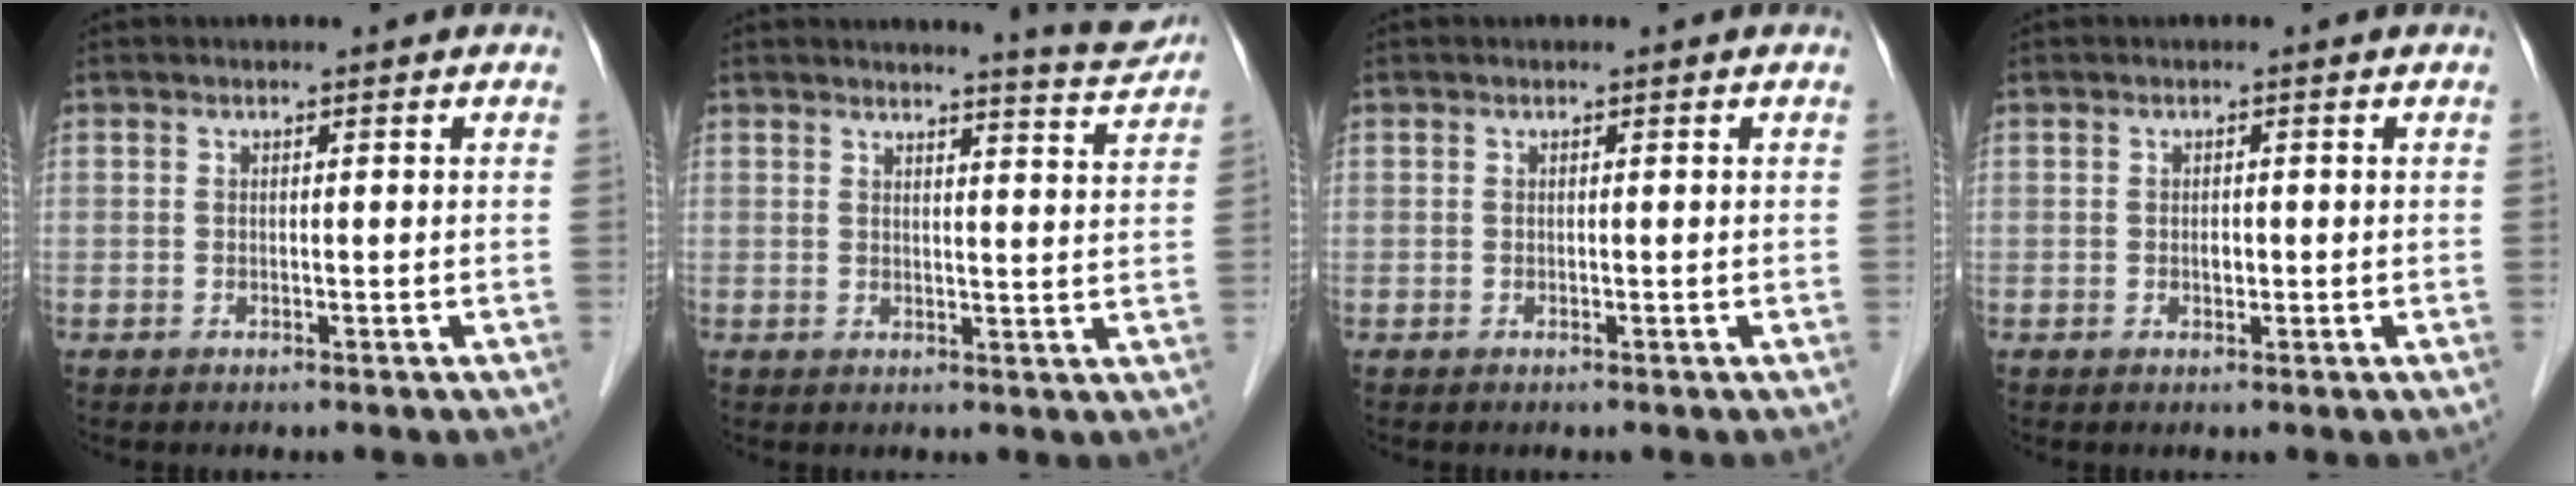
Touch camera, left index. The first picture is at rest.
{"total": 5.2, "force": [5.1, -0.8, 0.3], "torque": [-0.020, -0.031, 0.056]}
{"total": 0.0}
{"total": 0.9, "force": [-0.1, 0.6, 0.7], "torque": [-0.012, 0.001, -0.002]}